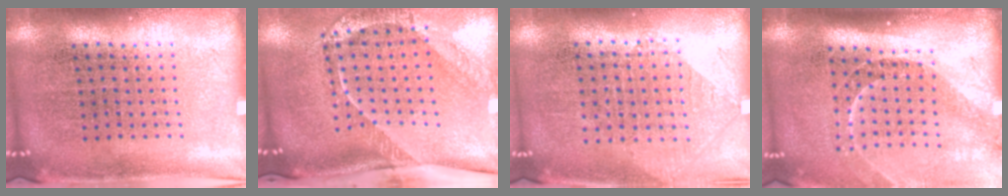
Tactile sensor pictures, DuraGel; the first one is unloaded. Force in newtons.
{"total": 2.7, "press": 1.8, "slide": 1.9}
{"total": 0.9, "press": 0.9, "slide": 0.3}
{"total": 1.4, "press": 1.3, "slide": 0.7}